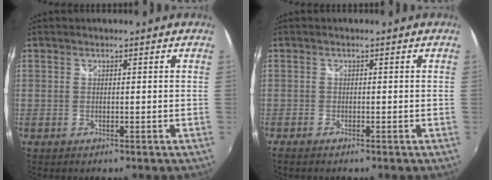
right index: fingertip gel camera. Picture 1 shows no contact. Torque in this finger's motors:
{"motor_torque": [0.29, -0.25, 0.05, 0.00]}